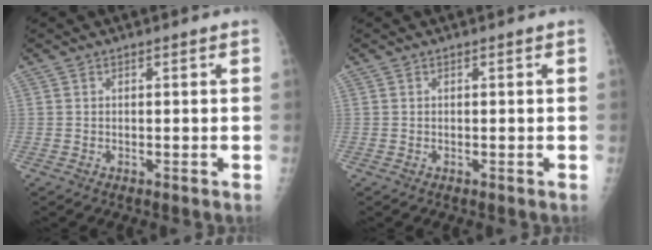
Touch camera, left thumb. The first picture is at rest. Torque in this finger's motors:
{"motor_torque": [0.00, 0.00, -0.02, 0.02, 0.00]}